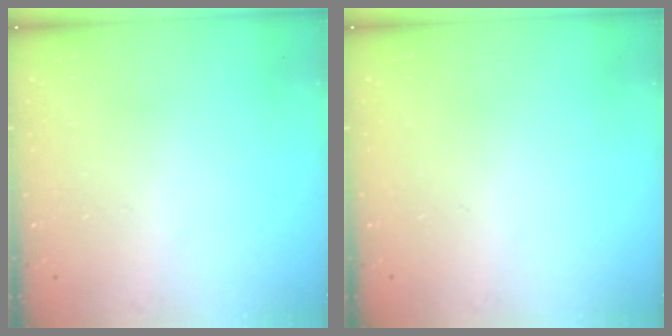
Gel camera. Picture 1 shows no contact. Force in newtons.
{"total": 0.0}